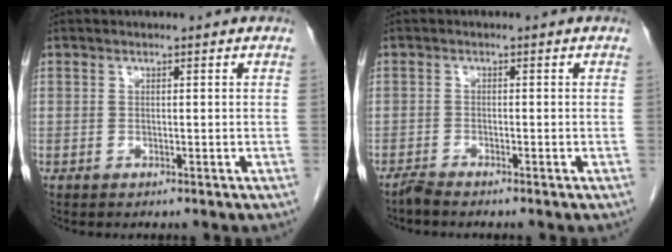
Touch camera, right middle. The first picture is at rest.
{"total": 1.5, "force": [-1.4, -0.1, 0.5], "torque": [-0.017, -0.004, -0.030]}